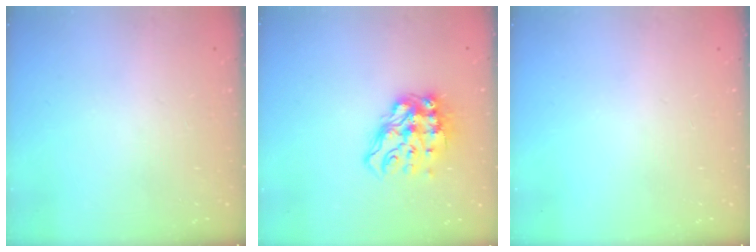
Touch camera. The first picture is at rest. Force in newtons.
{"total": 14.1, "press": 14.0, "slide": 2.0}
{"total": 0.0}